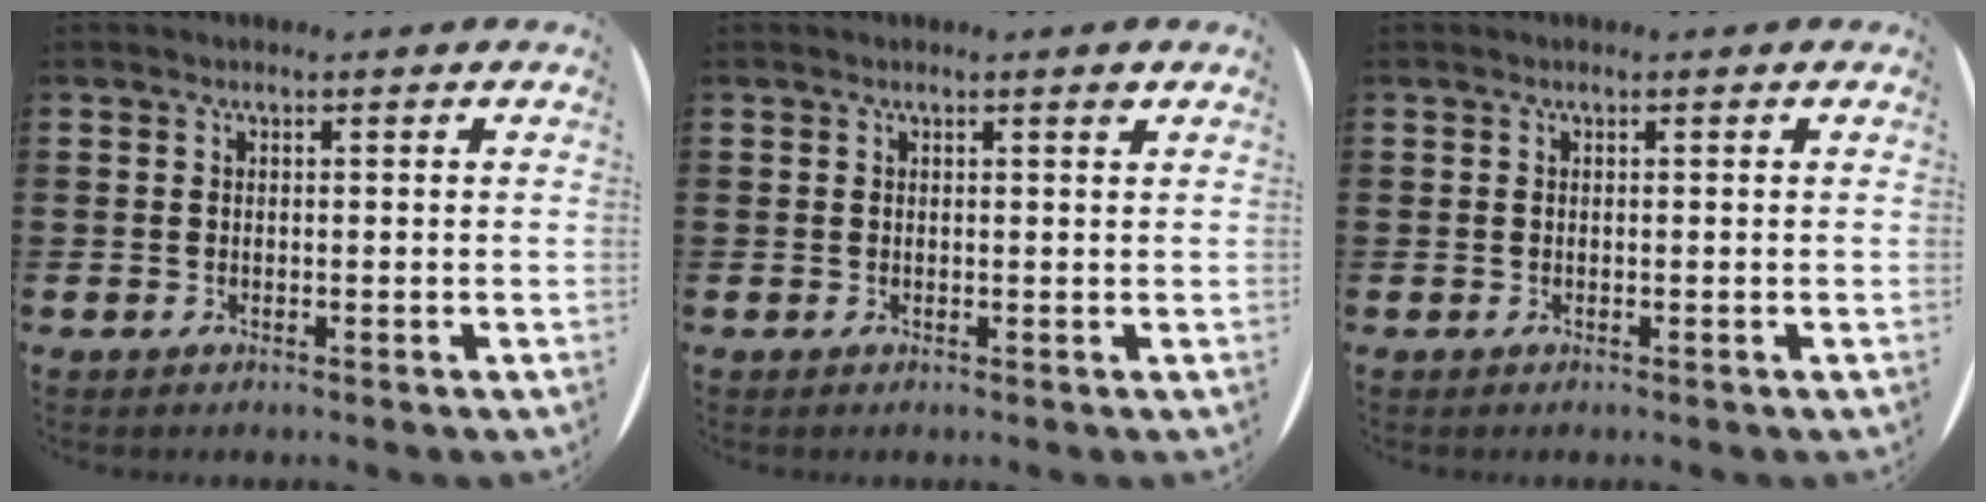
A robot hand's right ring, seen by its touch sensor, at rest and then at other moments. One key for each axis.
{"total": 0.8, "fx": 0.5, "fy": -0.2, "fz": 0.6, "tx": -0.009, "ty": -0.002, "tz": 0.009}
{"total": 0.0}